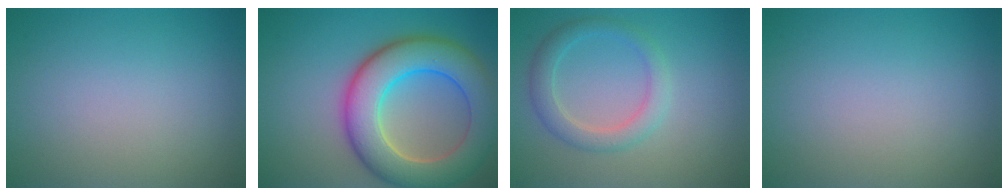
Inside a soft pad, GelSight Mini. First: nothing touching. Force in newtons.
{"total": 9.9, "press": 9.8, "slide": 0.7}
{"total": 2.8, "press": 2.8, "slide": 0.1}
{"total": 0.0}